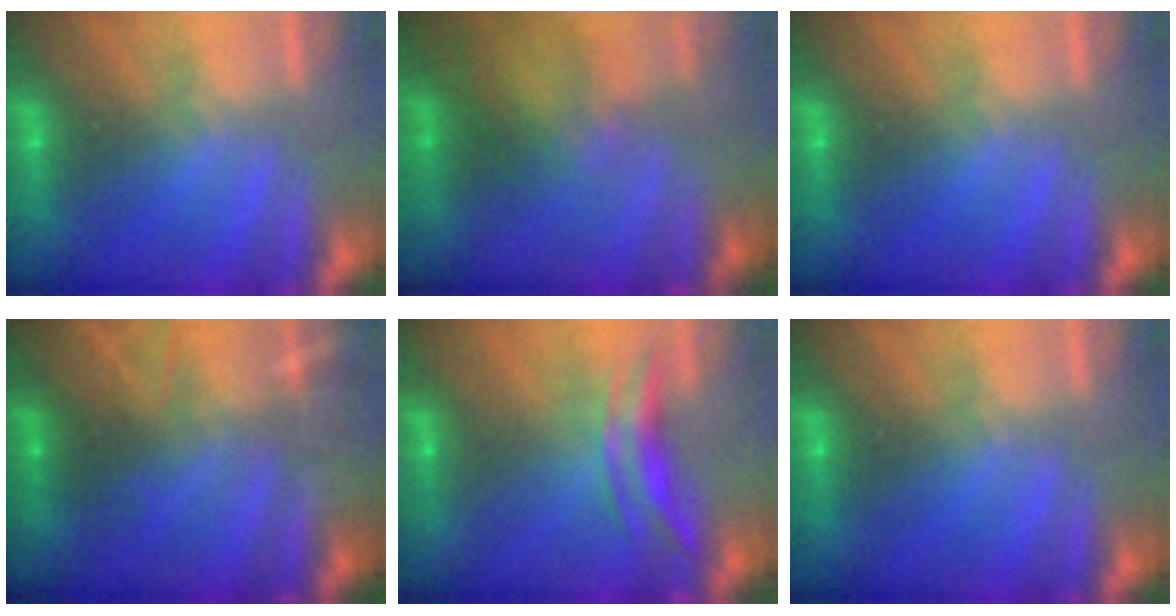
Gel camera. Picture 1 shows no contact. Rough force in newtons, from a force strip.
{"total": 2.1}
{"total": 0.0}
{"total": 2.9}
{"total": 3.9}
{"total": 0.0}